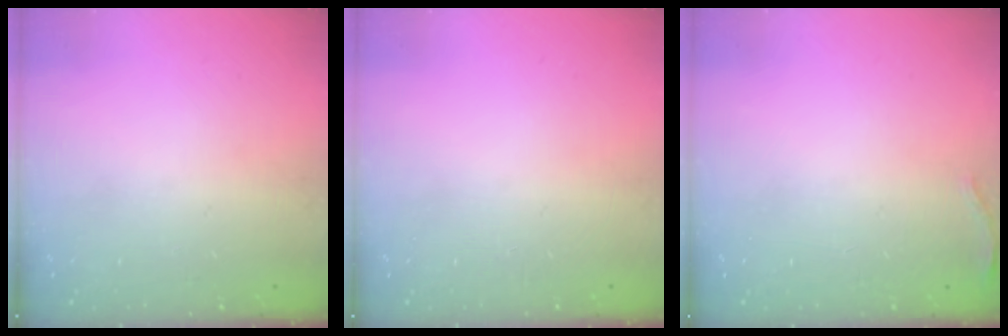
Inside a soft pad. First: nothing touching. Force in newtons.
{"total": 0.0}
{"total": 7.3, "press": 5.5, "slide": 4.8}